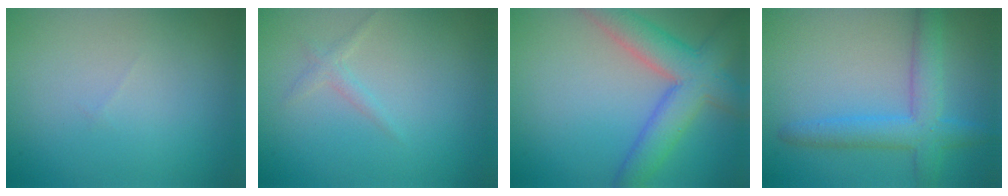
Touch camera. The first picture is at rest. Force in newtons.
{"total": 1.0, "press": 1.0, "slide": 0.0}
{"total": 6.7, "press": 6.7, "slide": 0.3}
{"total": 4.5, "press": 4.5, "slide": 0.2}